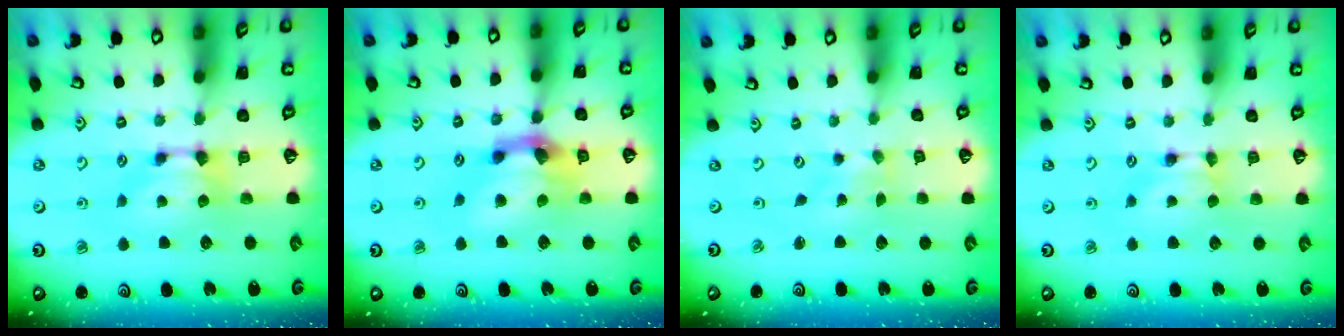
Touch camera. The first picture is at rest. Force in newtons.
{"total": 5.3, "press": 4.8, "slide": 2.2}
{"total": 4.9, "press": 4.9, "slide": 0.5}
{"total": 0.0}